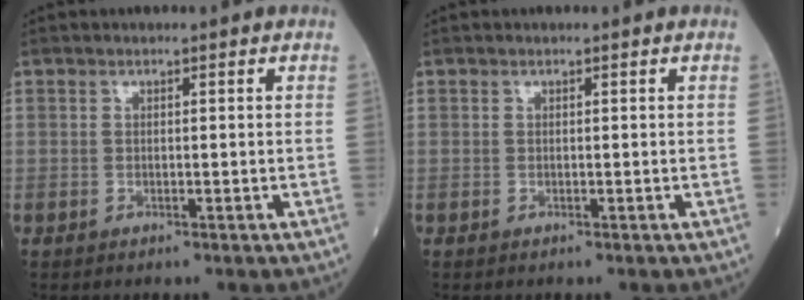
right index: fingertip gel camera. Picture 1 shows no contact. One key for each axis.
{"total": 0.0}